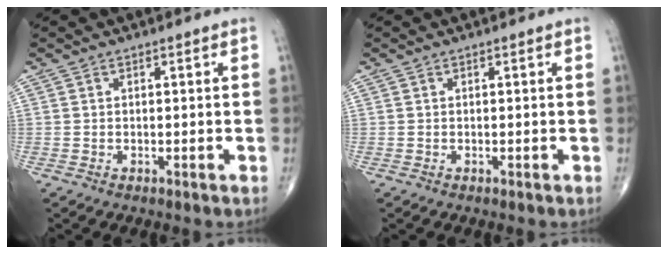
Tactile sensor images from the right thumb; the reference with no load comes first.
{"total": 0.0}